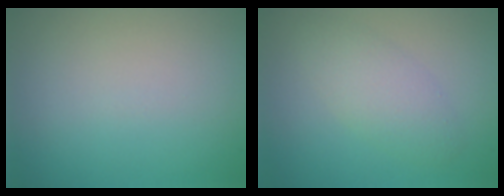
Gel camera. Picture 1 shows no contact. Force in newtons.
{"total": 2.8, "press": 2.8, "slide": 0.2}